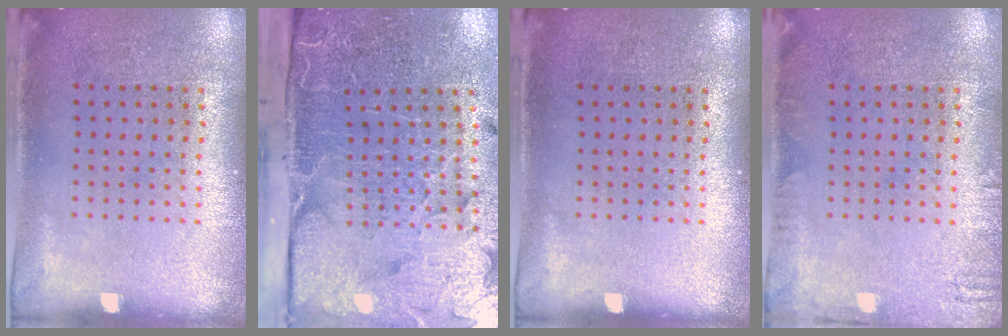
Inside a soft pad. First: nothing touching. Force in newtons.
{"total": 5.2, "press": 4.0, "slide": 3.3}
{"total": 0.0}
{"total": 1.5, "press": 1.5, "slide": 0.2}